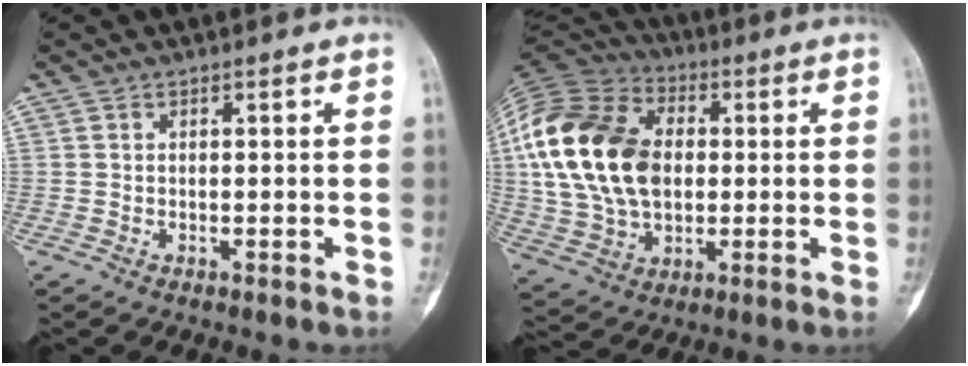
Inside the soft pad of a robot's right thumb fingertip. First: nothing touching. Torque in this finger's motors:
{"motor_torque": [0.64, 0.63, 2.20, 0.23, 0.17]}